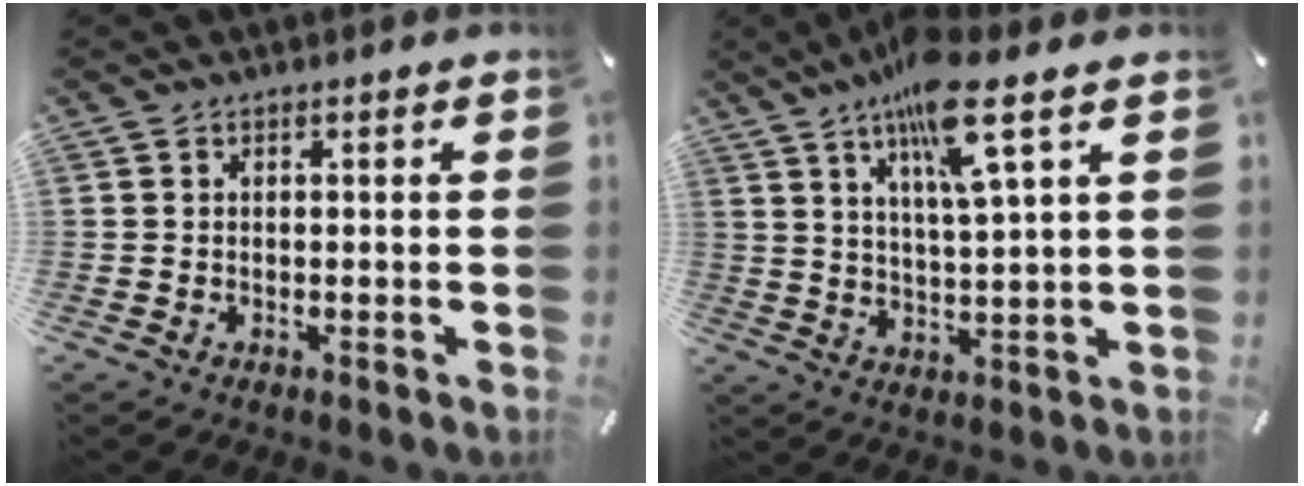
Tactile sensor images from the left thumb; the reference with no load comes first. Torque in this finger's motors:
{"motor_torque": [1.64, 1.57, 1.61, -1.16, 0.27]}